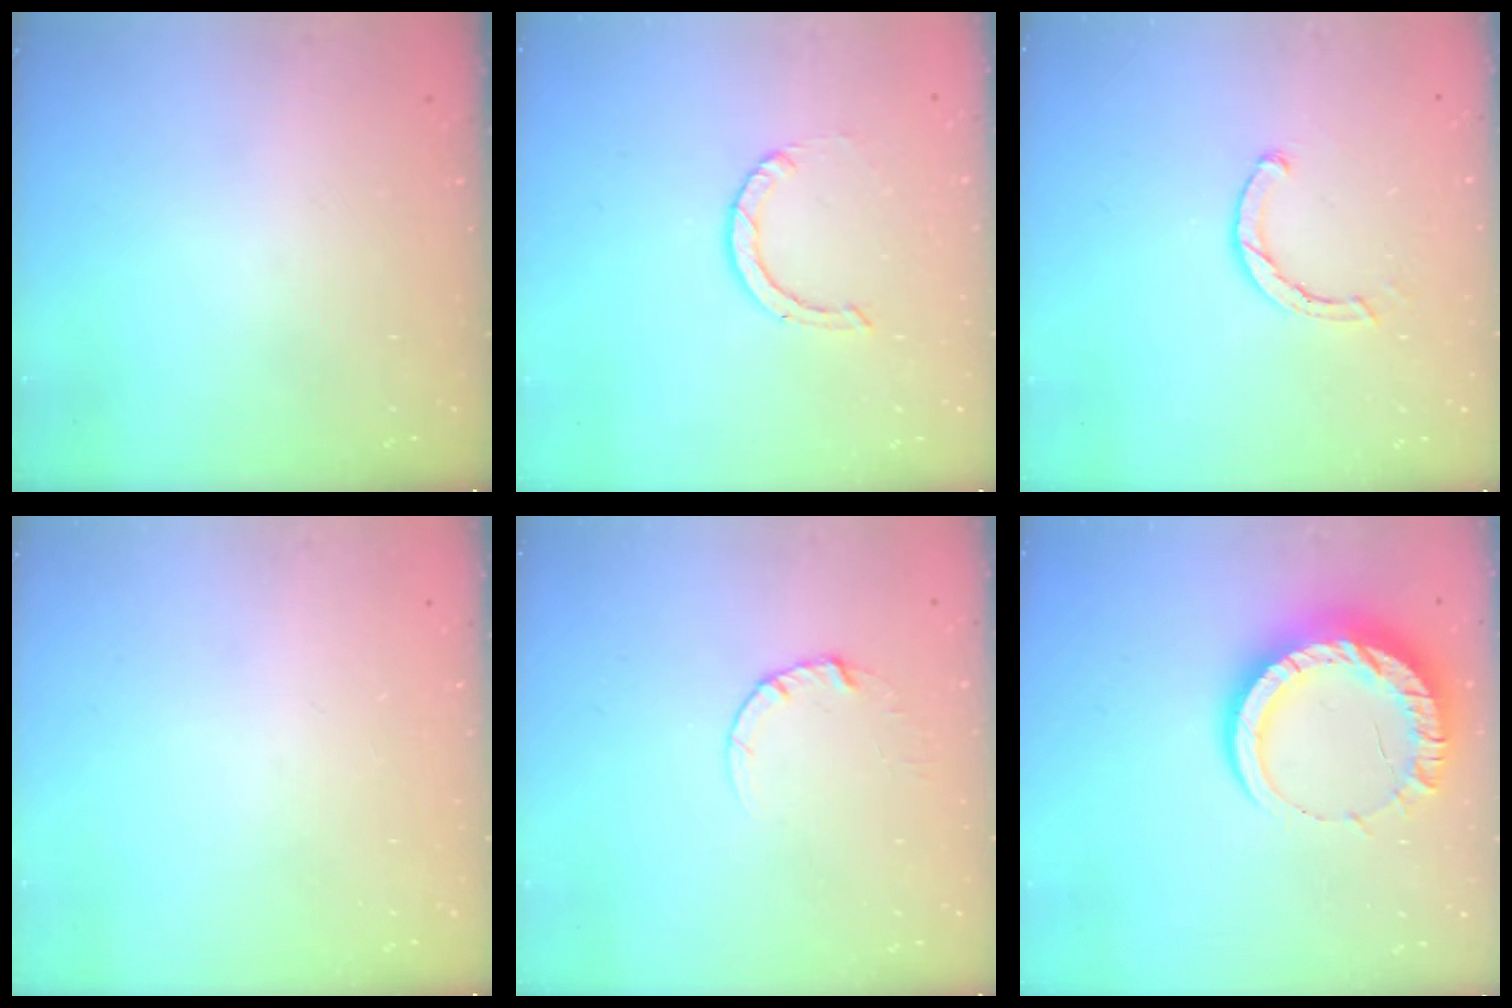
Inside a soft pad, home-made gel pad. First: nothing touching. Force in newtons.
{"total": 0.9, "press": 0.9, "slide": 0.1}
{"total": 2.4, "press": 2.4, "slide": 0.1}
{"total": 0.0}
{"total": 2.7, "press": 2.7, "slide": 0.2}
{"total": 14.8, "press": 14.8, "slide": 0.8}